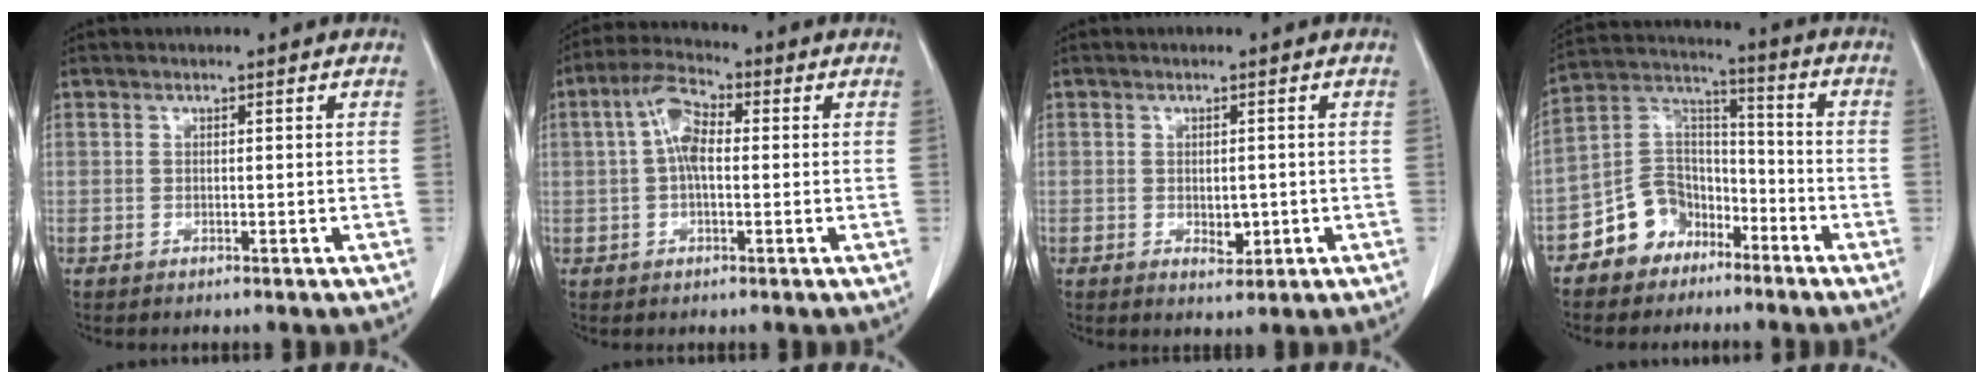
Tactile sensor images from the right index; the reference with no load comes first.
{"total": 6.6, "force": [0.7, 2.6, 6.0], "torque": [-0.127, 0.022, 0.007]}
{"total": 2.4, "force": [-0.3, 1.4, 1.9], "torque": [-0.024, -0.001, 0.004]}
{"total": 9.9, "force": [-6.2, 7.2, 2.7], "torque": [-0.058, 0.044, -0.114]}